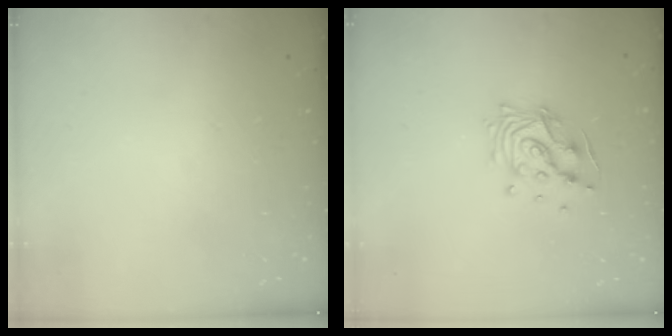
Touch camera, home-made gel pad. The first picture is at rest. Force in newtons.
{"total": 12.0, "press": 11.9, "slide": 1.2}